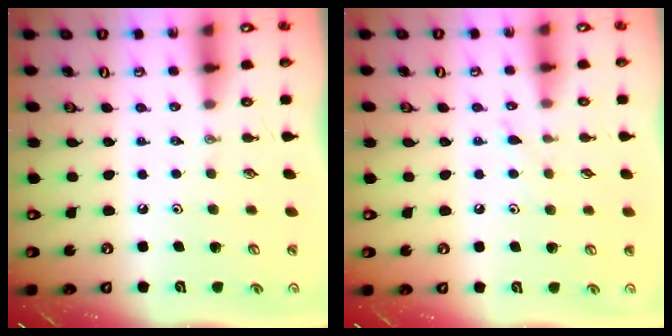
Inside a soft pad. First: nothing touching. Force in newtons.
{"total": 6.1, "press": 6.1, "slide": 0.7}